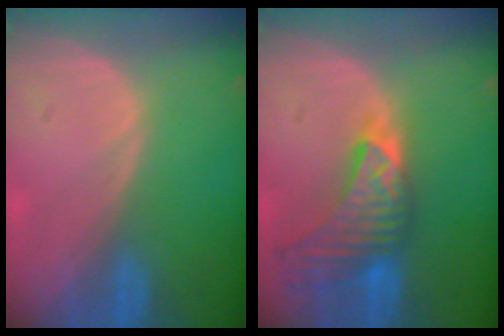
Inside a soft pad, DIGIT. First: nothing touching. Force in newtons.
{"total": 9.1, "press": 8.3, "slide": 3.8}